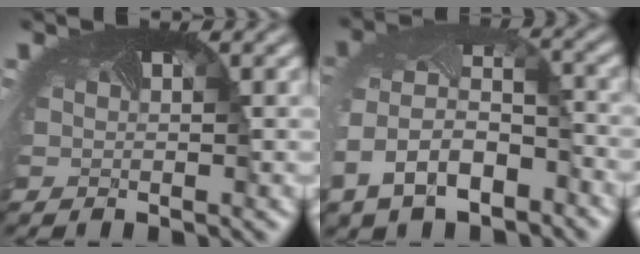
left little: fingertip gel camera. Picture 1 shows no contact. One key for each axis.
{"total": 7.2, "fx": -3.7, "fy": 4.5, "fz": 4.3, "tx": -0.116, "ty": -0.018, "tz": -0.066}